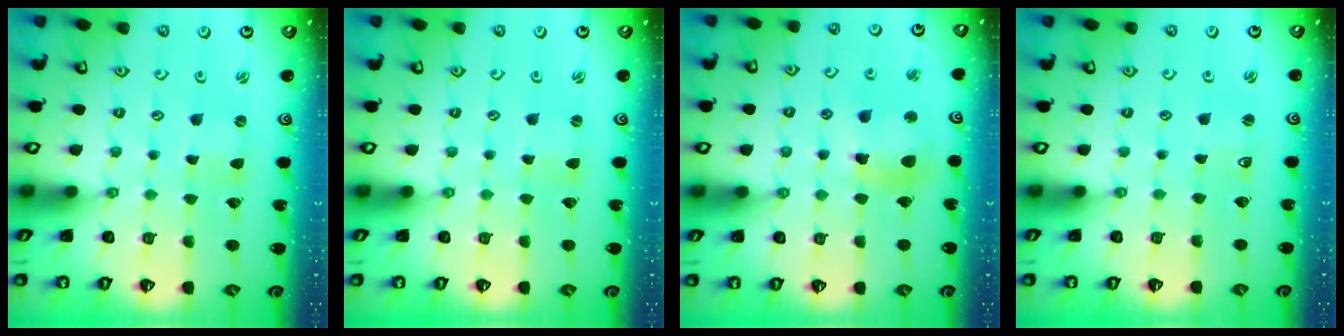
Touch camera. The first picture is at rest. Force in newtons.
{"total": 0.0}
{"total": 11.7, "press": 11.5, "slide": 1.8}
{"total": 1.7, "press": 1.7, "slide": 0.3}